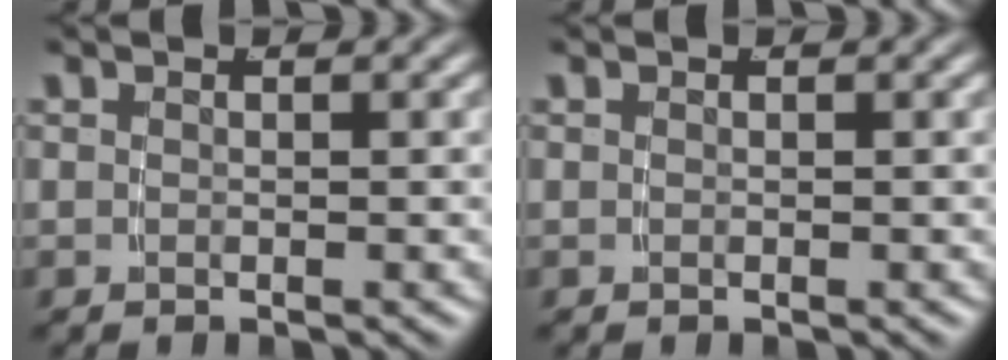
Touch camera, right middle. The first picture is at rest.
{"total": 0.0}